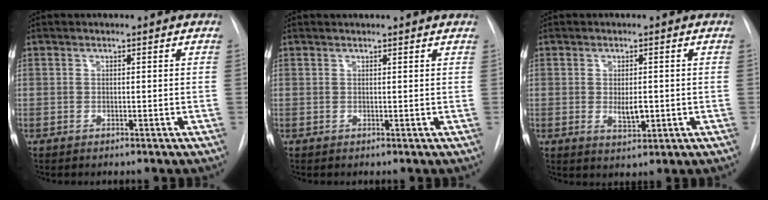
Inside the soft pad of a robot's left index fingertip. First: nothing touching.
{"total": 4.5, "force": [4.3, 0.3, 1.1], "torque": [-0.015, 0.023, 0.044]}
{"total": 3.1, "force": [-0.1, 1.3, 2.8], "torque": [-0.047, -0.006, 0.003]}